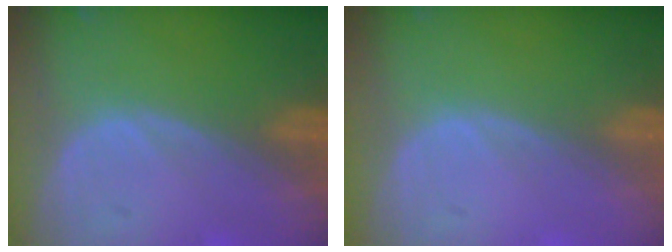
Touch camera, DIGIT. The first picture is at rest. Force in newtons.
{"total": 0.0}